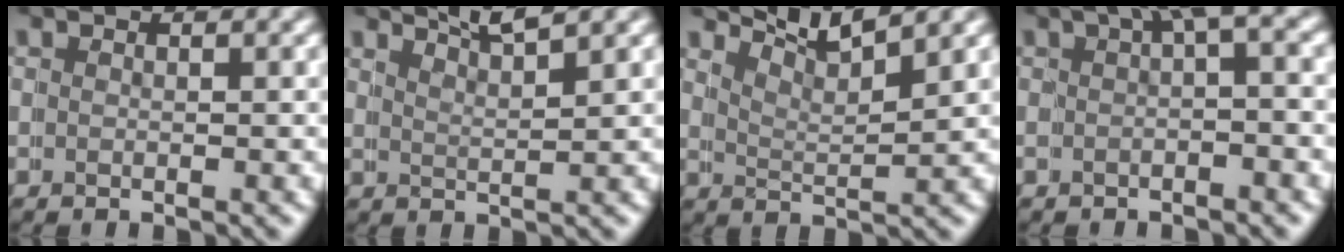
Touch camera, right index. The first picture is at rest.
{"total": 4.8, "force": [4.5, -0.1, 1.7], "torque": [-0.026, 0.011, 0.069]}
{"total": 6.3, "force": [6.1, -0.4, 1.4], "torque": [-0.027, 0.014, 0.092]}
{"total": 2.3, "force": [0.7, 0.1, 2.2], "torque": [-0.026, 0.012, 0.008]}